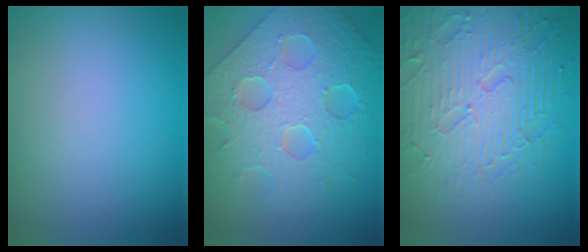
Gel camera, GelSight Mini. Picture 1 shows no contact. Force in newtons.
{"total": 7.7, "press": 6.5, "slide": 4.0}
{"total": 7.5, "press": 5.9, "slide": 4.6}